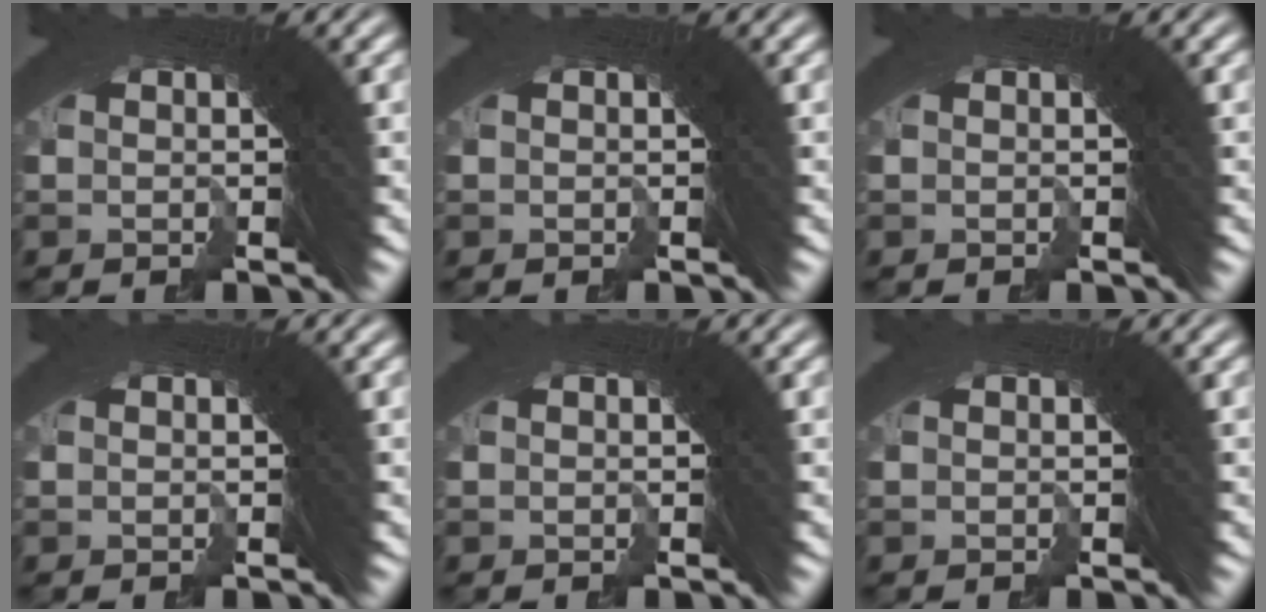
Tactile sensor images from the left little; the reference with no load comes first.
{"total": 0.0}
{"total": 0.0}
{"total": 0.0}
{"total": 0.0}
{"total": 0.0}